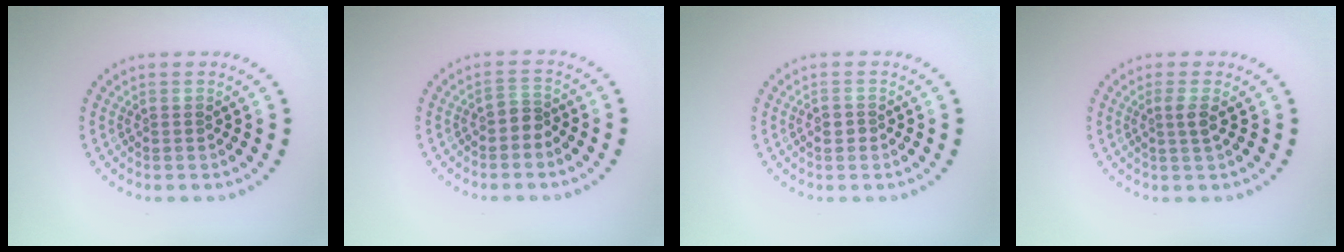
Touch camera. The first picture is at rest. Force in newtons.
{"total": 1.4, "press": 1.0, "slide": 0.9}
{"total": 0.6, "press": 0.6, "slide": 0.1}
{"total": 1.5, "press": 1.1, "slide": 1.0}